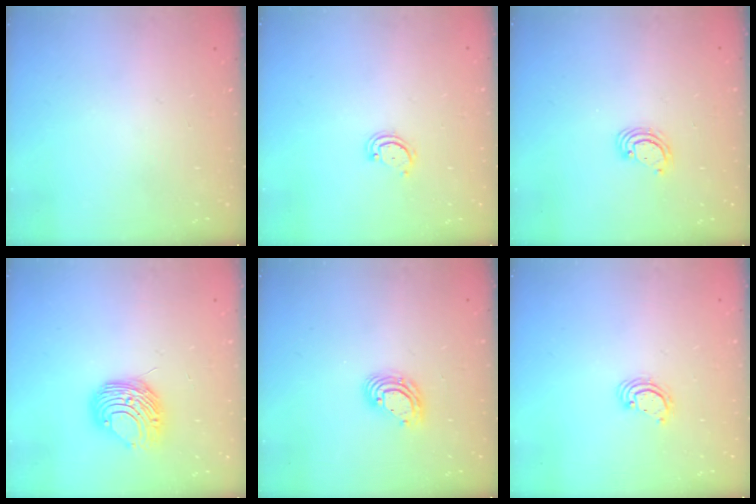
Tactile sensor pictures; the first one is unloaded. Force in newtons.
{"total": 2.6, "press": 2.6, "slide": 0.3}
{"total": 2.4, "press": 2.4, "slide": 0.2}
{"total": 10.3, "press": 10.2, "slide": 1.1}
{"total": 8.7, "press": 8.6, "slide": 1.4}
{"total": 2.2, "press": 2.2, "slide": 0.2}